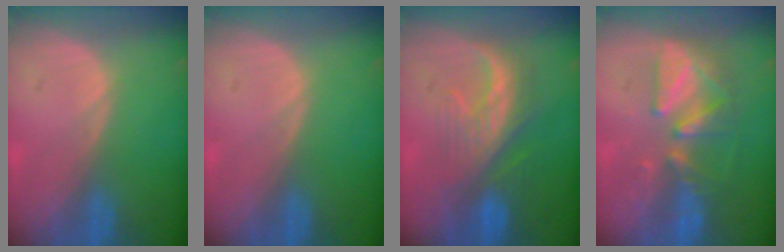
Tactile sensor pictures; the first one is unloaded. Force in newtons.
{"total": 0.0}
{"total": 8.1, "press": 7.7, "slide": 2.5}
{"total": 8.4, "press": 7.7, "slide": 3.4}